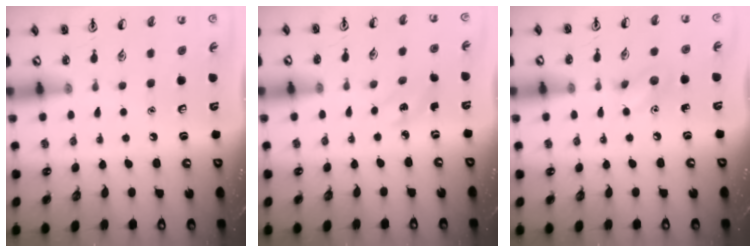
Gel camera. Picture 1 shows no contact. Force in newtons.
{"total": 2.1, "press": 2.0, "slide": 0.8}
{"total": 5.5, "press": 5.3, "slide": 1.2}